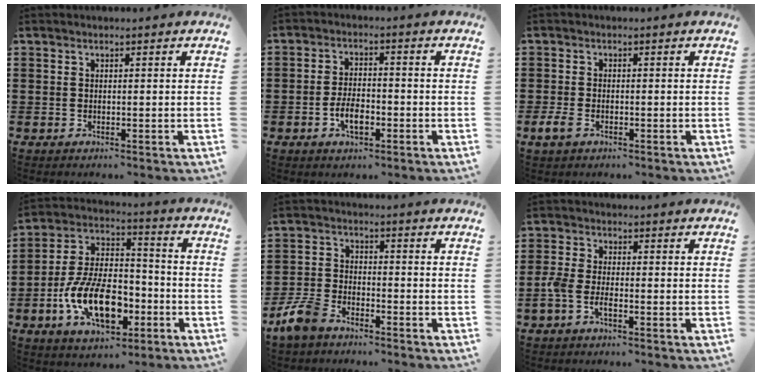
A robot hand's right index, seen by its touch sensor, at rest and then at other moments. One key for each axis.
{"total": 4.6, "fx": -1.7, "fy": 2.1, "fz": 3.7, "tx": -0.072, "ty": 0.001, "tz": -0.031}
{"total": 2.1, "fx": -1.0, "fy": 1.1, "fz": 1.5, "tx": -0.050, "ty": -0.009, "tz": -0.026}
{"total": 13.0, "fx": -5.0, "fy": 6.9, "fz": 9.8, "tx": -0.214, "ty": 0.003, "tz": -0.087}
{"total": 4.8, "fx": -4.0, "fy": 1.8, "fz": 2.0, "tx": -0.076, "ty": -0.005, "tz": -0.087}
{"total": 2.9, "fx": -1.5, "fy": 0.9, "fz": 2.4, "tx": -0.064, "ty": -0.008, "tz": -0.032}